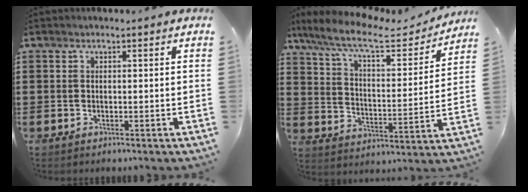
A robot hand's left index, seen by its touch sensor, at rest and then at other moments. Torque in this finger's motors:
{"motor_torque": [1.19, -0.95, 0.46, 0.08]}